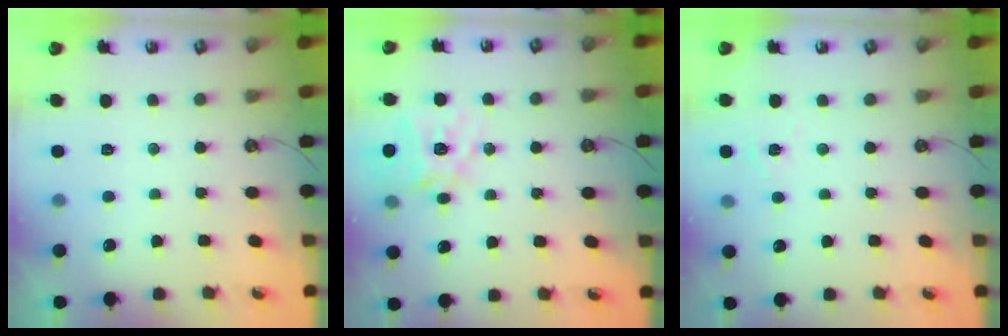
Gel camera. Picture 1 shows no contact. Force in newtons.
{"total": 16.6, "press": 16.4, "slide": 2.3}
{"total": 3.7, "press": 3.7, "slide": 0.6}